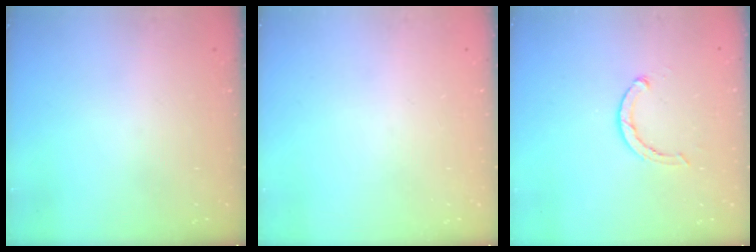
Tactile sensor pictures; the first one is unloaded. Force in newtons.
{"total": 0.0}
{"total": 3.5, "press": 3.4, "slide": 0.7}